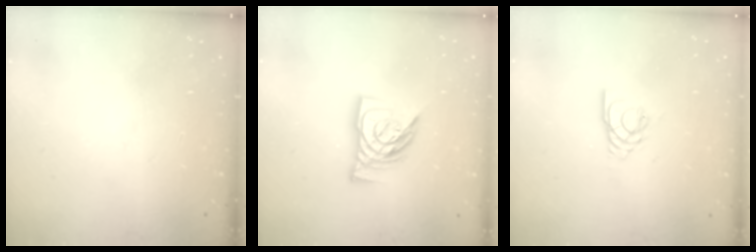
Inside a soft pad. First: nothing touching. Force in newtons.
{"total": 11.0, "press": 11.0, "slide": 1.0}
{"total": 2.9, "press": 2.8, "slide": 0.4}